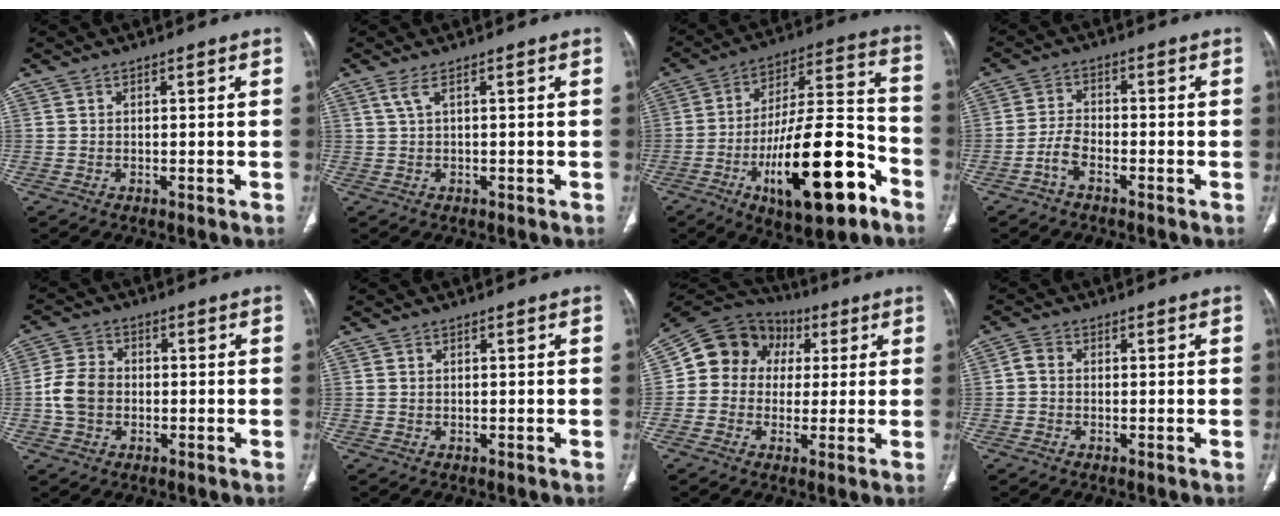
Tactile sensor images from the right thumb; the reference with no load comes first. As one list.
[{"total": 1.6, "force": [0.6, 0.1, 1.5], "torque": [-0.043, 0.010, 0.018]}, {"total": 24.1, "force": [-10.8, 8.1, 20.0], "torque": [-0.320, 0.058, -0.166]}, {"total": 3.9, "force": [-2.4, 1.7, 2.5], "torque": [-0.050, 0.023, -0.050]}, {"total": 6.8, "force": [-1.0, 5.3, 4.2], "torque": [-0.076, 0.017, -0.025]}, {"total": 0.0}, {"total": 13.0, "force": [2.0, 11.4, 5.8], "torque": [-0.072, 0.030, 0.022]}, {"total": 2.1, "force": [-0.2, 1.6, 1.3], "torque": [-0.019, 0.007, -0.013]}]